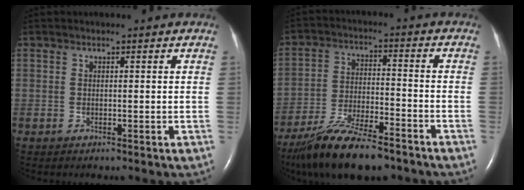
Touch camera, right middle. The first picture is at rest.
{"total": 14.2, "force": [-11.2, 3.0, 8.2], "torque": [-0.158, -0.020, -0.196]}